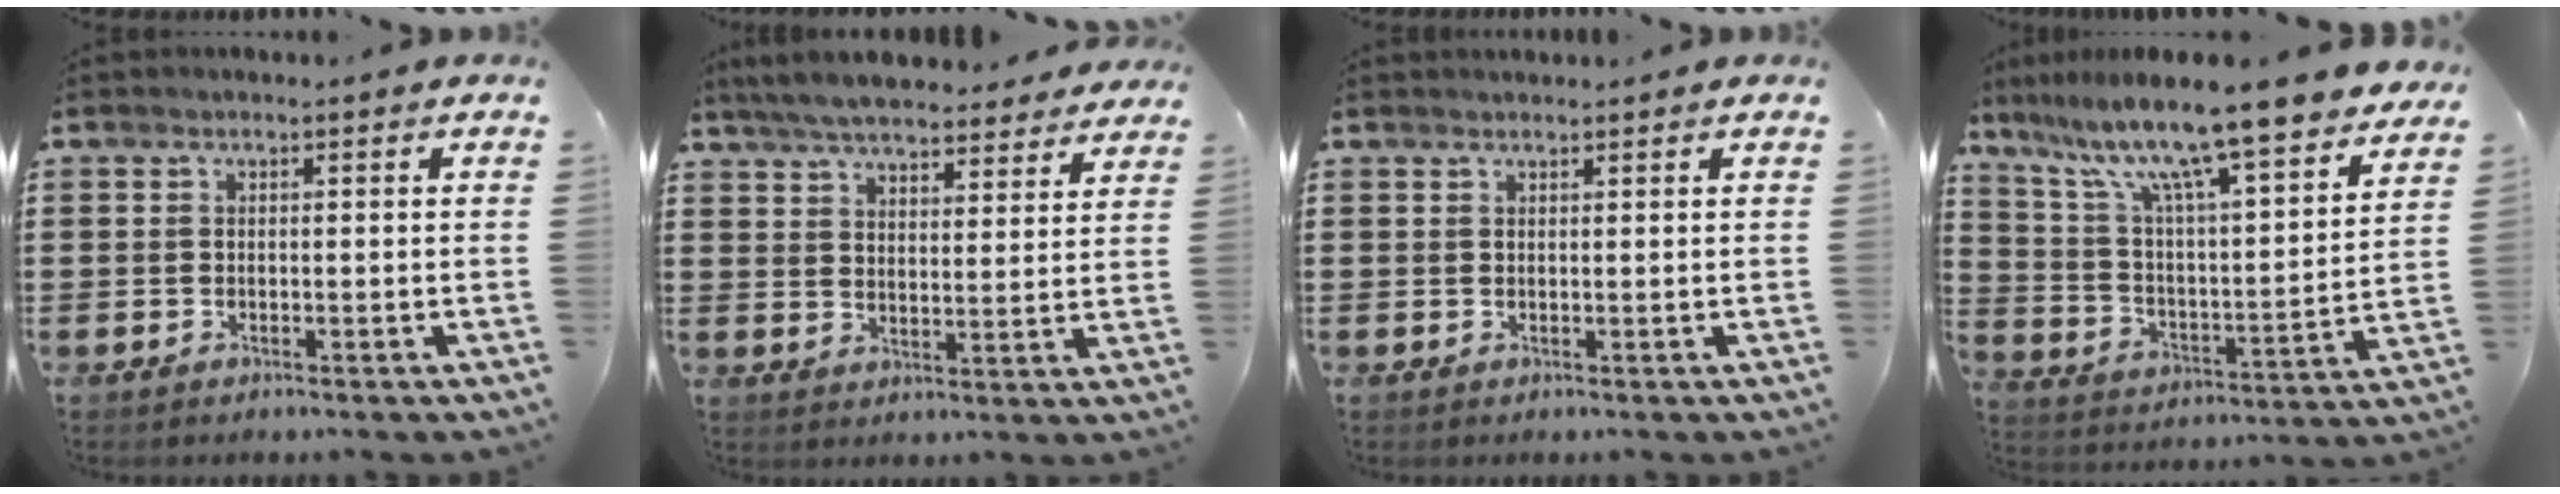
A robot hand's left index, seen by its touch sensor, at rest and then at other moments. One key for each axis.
{"total": 6.1, "fx": 5.9, "fy": 0.5, "fz": 1.6, "tx": -0.055, "ty": -0.024, "tz": 0.106}
{"total": 0.8, "fx": 0.8, "fy": -0.1, "fz": 0.1, "tx": -0.003, "ty": -0.002, "tz": 0.018}
{"total": 12.1, "fx": 10.1, "fy": 0.3, "fz": 6.6, "tx": -0.157, "ty": -0.075, "tz": 0.164}